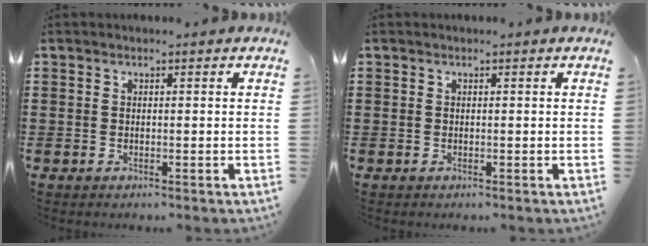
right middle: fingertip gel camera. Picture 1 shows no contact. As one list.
[{"total": 0.0}]